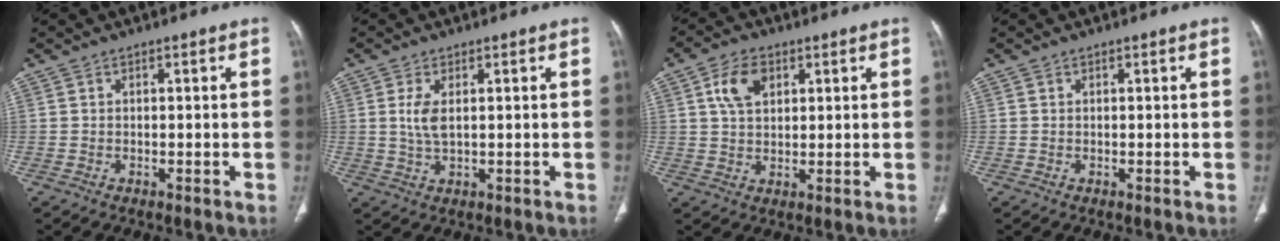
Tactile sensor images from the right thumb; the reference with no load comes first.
{"total": 3.8, "force": [0.9, 1.6, 3.3], "torque": [-0.074, -0.006, 0.021]}
{"total": 6.8, "force": [2.7, 4.3, 4.5], "torque": [-0.073, -0.003, 0.049]}
{"total": 0.0}